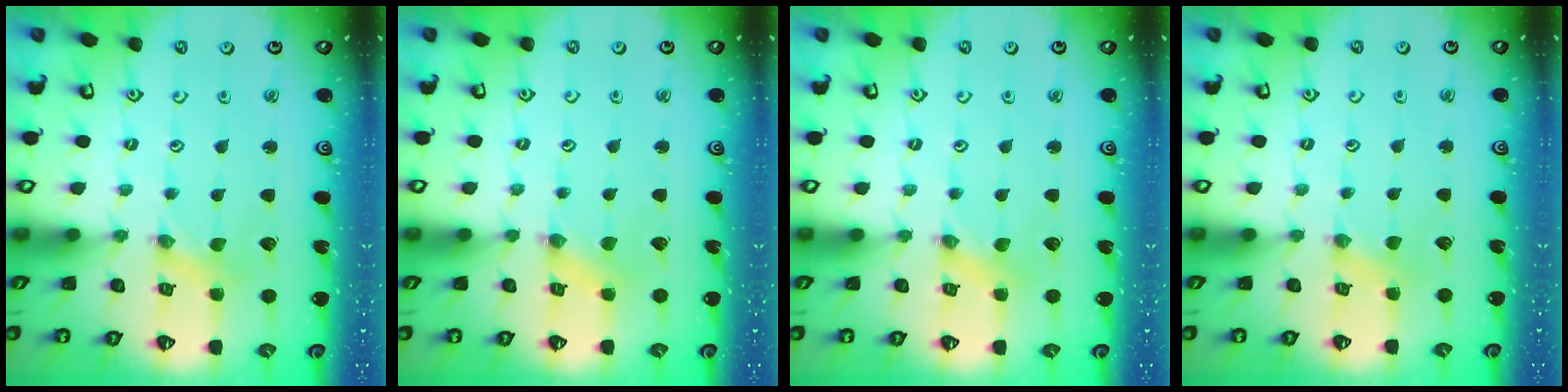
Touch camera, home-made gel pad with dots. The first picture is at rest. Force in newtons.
{"total": 0.7, "press": 0.6, "slide": 0.3}
{"total": 1.0, "press": 1.0, "slide": 0.2}
{"total": 1.8, "press": 1.8, "slide": 0.4}